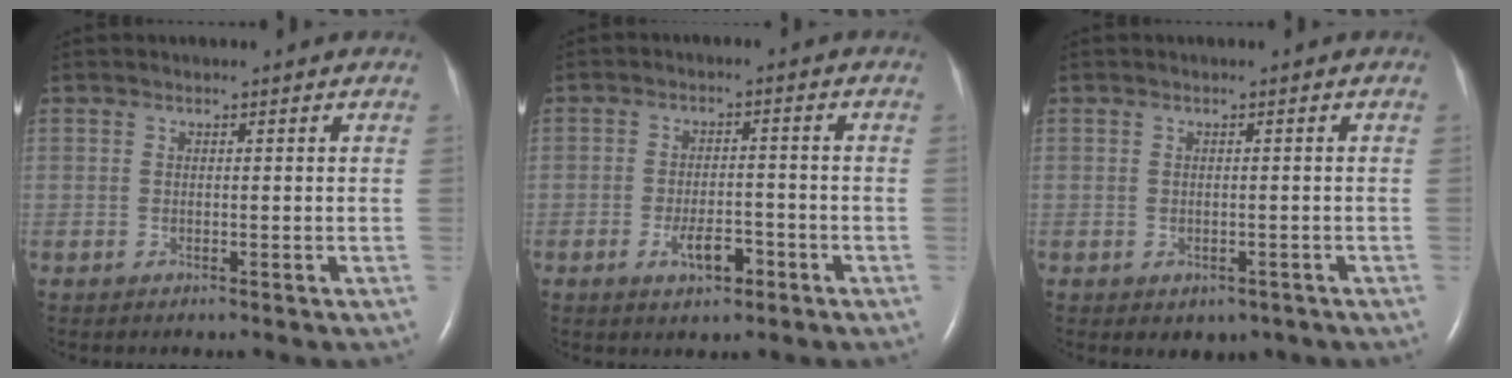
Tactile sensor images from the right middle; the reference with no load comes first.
{"total": 4.7, "force": [-2.4, 1.9, 3.6], "torque": [-0.064, 0.001, -0.036]}
{"total": 2.6, "force": [-1.4, 1.9, 1.1], "torque": [-0.010, 0.003, -0.006]}